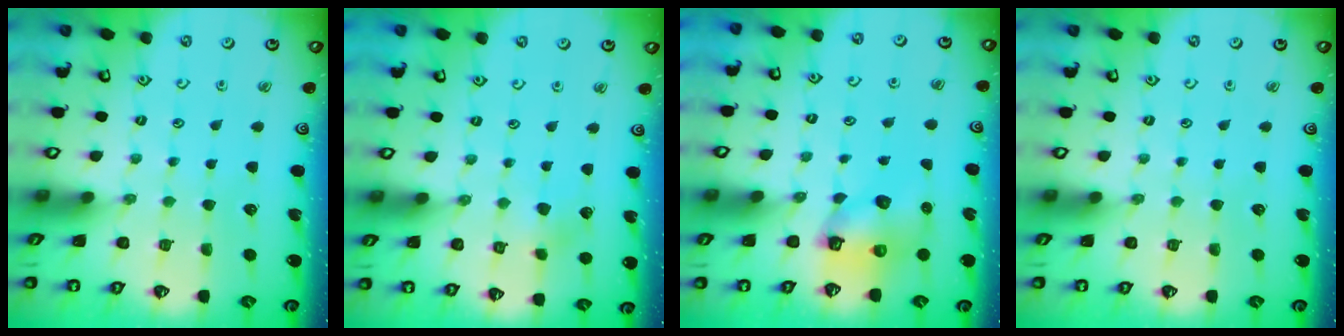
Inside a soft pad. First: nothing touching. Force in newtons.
{"total": 3.4, "press": 3.4, "slide": 0.3}
{"total": 8.6, "press": 8.6, "slide": 0.7}
{"total": 0.0}